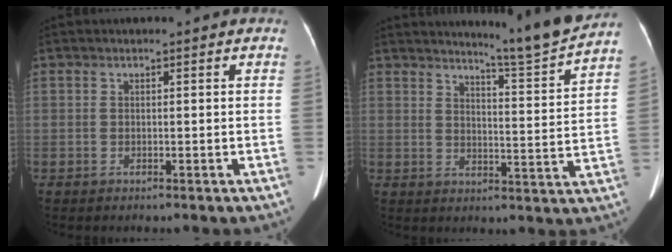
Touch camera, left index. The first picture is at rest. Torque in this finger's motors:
{"motor_torque": [0.61, -0.99, 0.01, 0.09]}